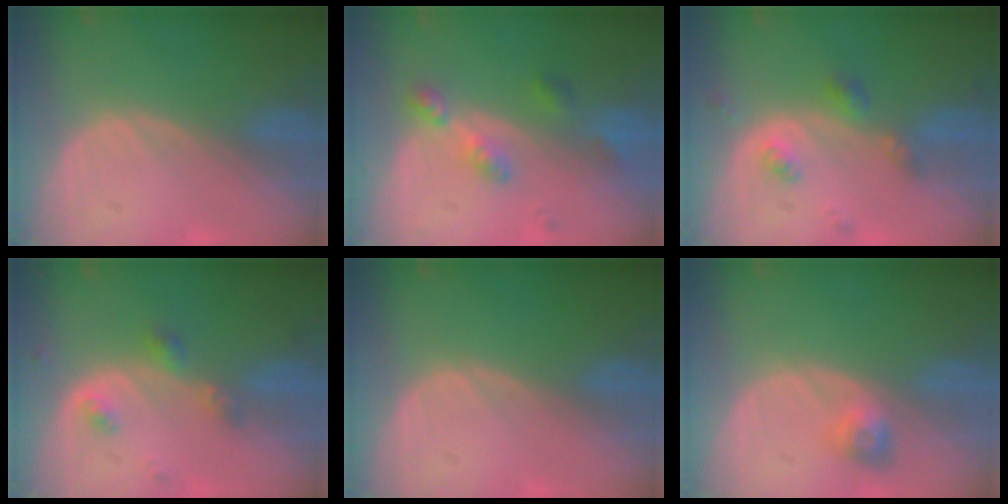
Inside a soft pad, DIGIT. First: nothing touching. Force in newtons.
{"total": 4.6, "press": 4.5, "slide": 0.9}
{"total": 4.5, "press": 4.2, "slide": 1.8}
{"total": 3.4, "press": 3.4, "slide": 0.7}
{"total": 0.0}
{"total": 2.9, "press": 2.7, "slide": 1.2}